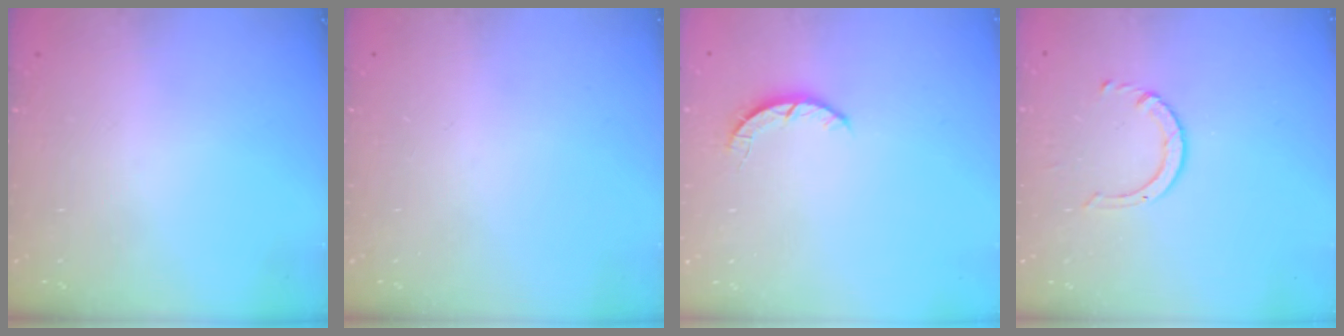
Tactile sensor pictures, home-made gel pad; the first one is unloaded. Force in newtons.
{"total": 0.0}
{"total": 2.5, "press": 2.4, "slide": 0.4}
{"total": 3.6, "press": 3.6, "slide": 0.5}